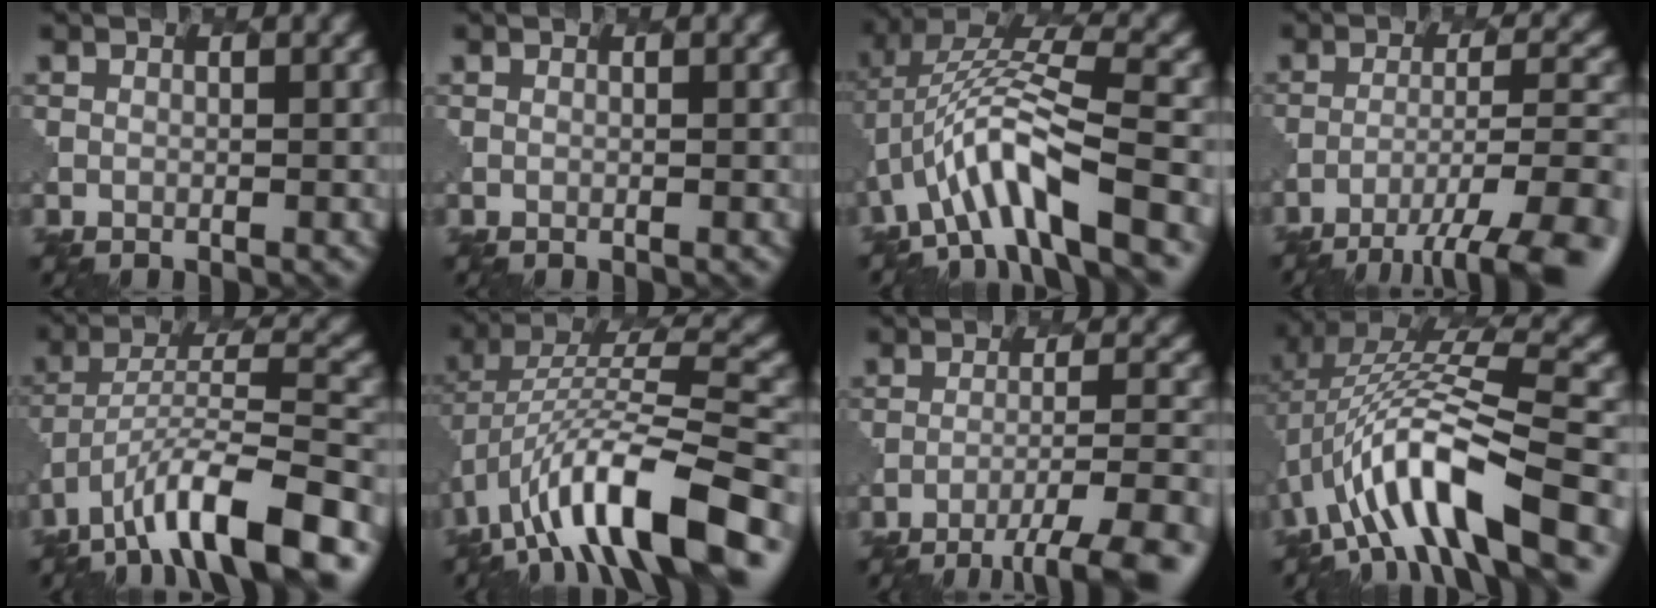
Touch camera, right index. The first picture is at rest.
{"total": 0.0}
{"total": 8.3, "force": [-3.2, 2.3, 7.3], "torque": [-0.136, 0.019, -0.058]}
{"total": 10.6, "force": [-7.5, 2.3, 7.2], "torque": [-0.119, -0.008, -0.098]}
{"total": 11.5, "force": [-7.7, 3.0, 8.0], "torque": [-0.128, 0.013, -0.136]}
{"total": 12.6, "force": [-6.2, 4.5, 10.0], "torque": [-0.171, 0.020, -0.106]}
{"total": 7.4, "force": [-5.3, 1.2, 5.1], "torque": [-0.068, 0.003, -0.068]}
{"total": 10.6, "force": [-3.4, 3.7, 9.3], "torque": [-0.167, 0.019, -0.057]}